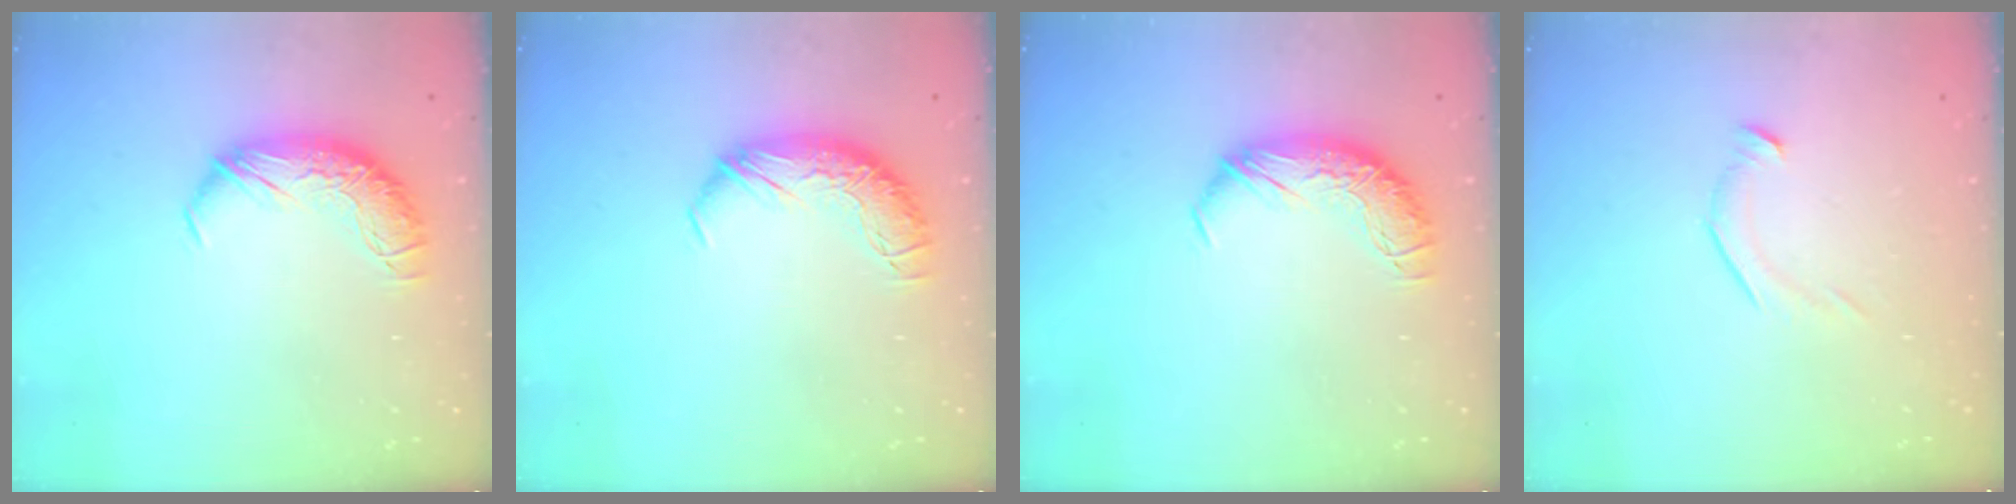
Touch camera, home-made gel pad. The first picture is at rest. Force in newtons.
{"total": 0.0}
{"total": 0.0}
{"total": 5.7, "press": 5.5, "slide": 1.2}